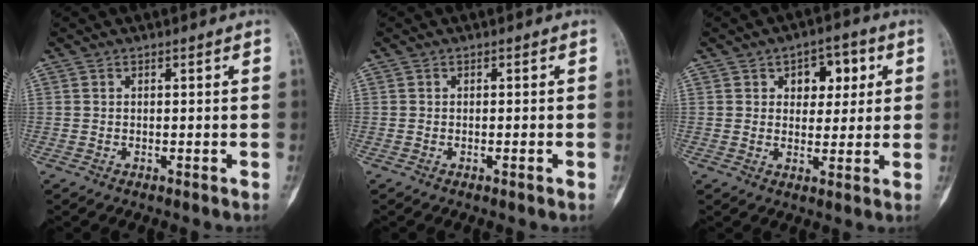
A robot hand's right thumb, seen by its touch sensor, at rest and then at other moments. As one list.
[{"total": 0.8, "force": [-0.4, 0.0, 0.7], "torque": [-0.012, 0.001, -0.004]}, {"total": 7.4, "force": [2.5, 5.0, 4.9], "torque": [-0.023, -0.004, 0.030]}]